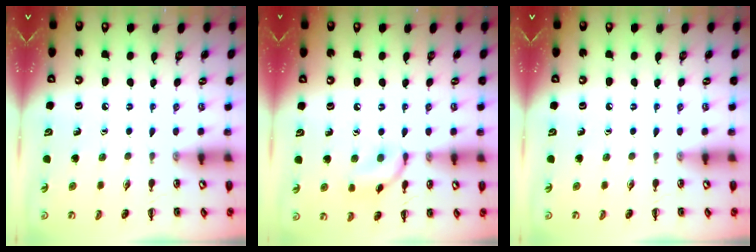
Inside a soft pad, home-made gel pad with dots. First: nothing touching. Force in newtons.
{"total": 9.2, "press": 9.2, "slide": 0.3}
{"total": 0.0}